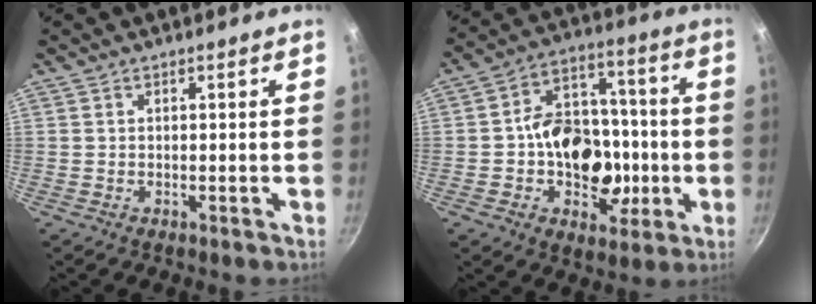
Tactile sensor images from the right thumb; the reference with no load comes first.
{"total": 18.2, "force": [-2.7, 13.5, 11.8], "torque": [-0.130, 0.032, -0.047]}